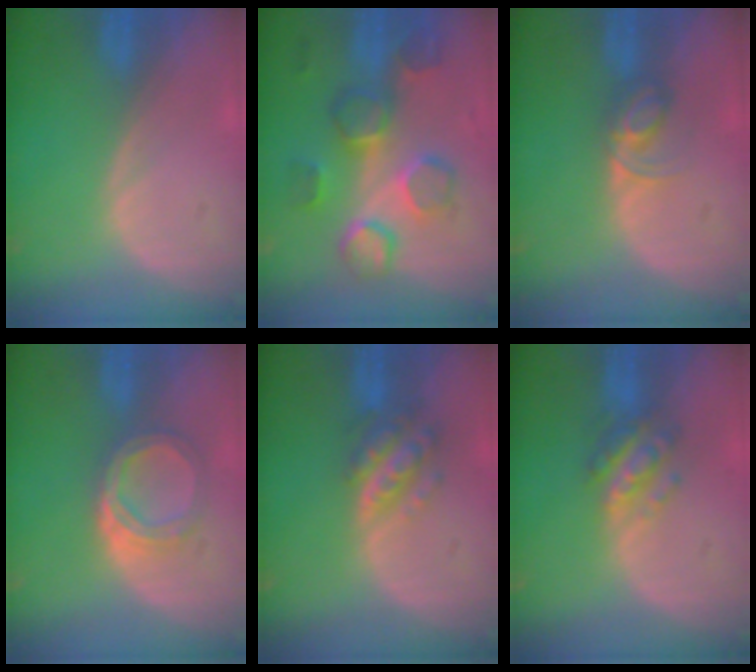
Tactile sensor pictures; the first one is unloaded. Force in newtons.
{"total": 8.8, "press": 8.7, "slide": 1.4}
{"total": 3.9, "press": 3.8, "slide": 0.5}
{"total": 5.6, "press": 5.0, "slide": 2.5}
{"total": 6.0, "press": 5.3, "slide": 2.8}
{"total": 5.6, "press": 5.0, "slide": 2.5}